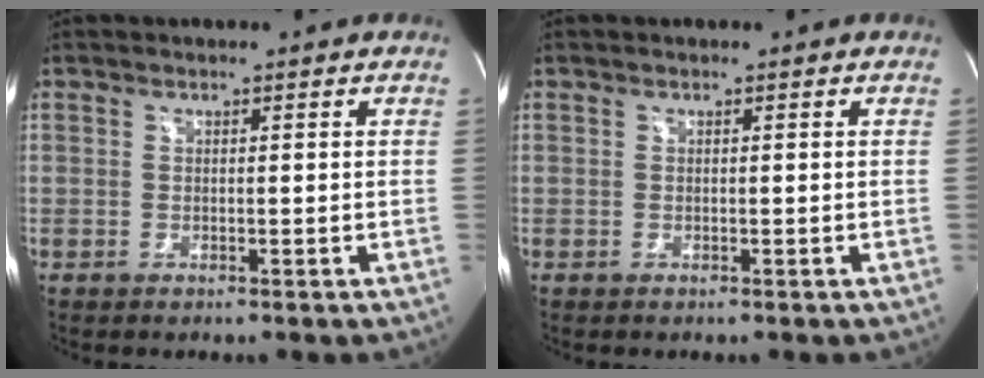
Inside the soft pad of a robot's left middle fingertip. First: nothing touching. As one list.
[{"total": 0.0}]